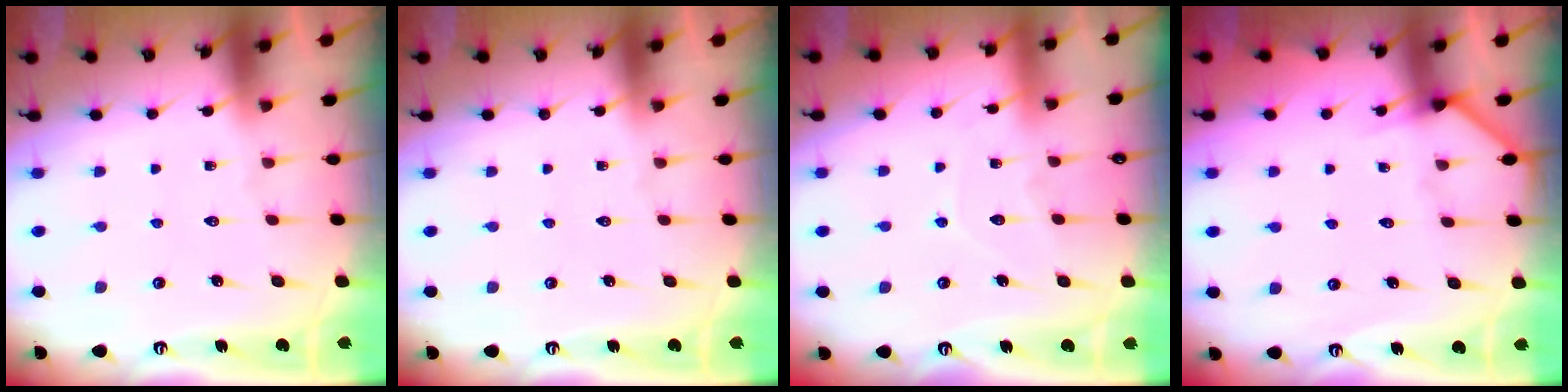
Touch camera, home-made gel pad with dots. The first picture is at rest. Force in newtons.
{"total": 0.0}
{"total": 5.7, "press": 5.7, "slide": 0.6}
{"total": 3.0, "press": 3.0, "slide": 0.2}